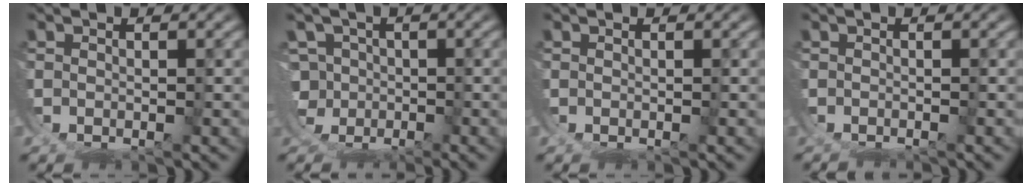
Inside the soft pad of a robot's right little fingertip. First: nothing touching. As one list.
[{"total": 4.2, "force": [-0.8, 4.1, 0.1], "torque": [-0.027, -0.033, -0.005]}, {"total": 0.0}, {"total": 1.3, "force": [-1.2, 0.2, -0.4], "torque": [0.001, -0.003, -0.018]}]